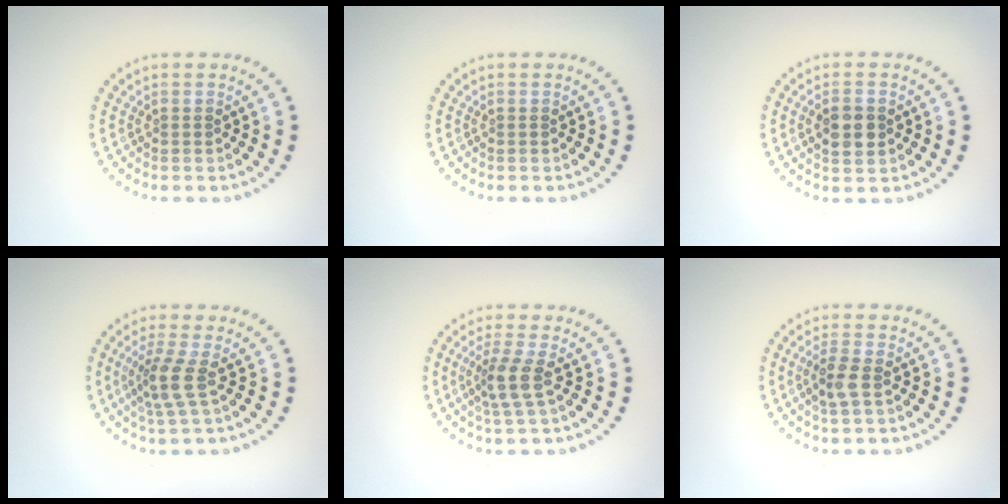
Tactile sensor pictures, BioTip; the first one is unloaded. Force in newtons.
{"total": 0.0}
{"total": 2.6, "press": 2.6, "slide": 0.2}
{"total": 2.7, "press": 2.1, "slide": 1.8}
{"total": 2.8, "press": 2.1, "slide": 1.8}
{"total": 2.4, "press": 2.2, "slide": 0.8}